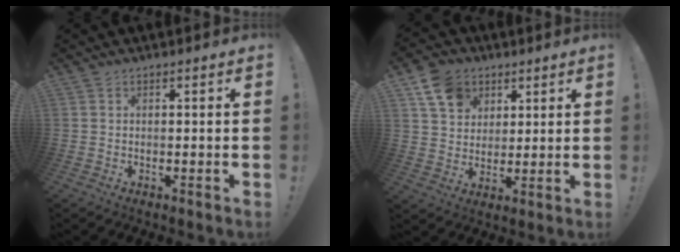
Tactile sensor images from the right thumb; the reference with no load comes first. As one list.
[{"total": 10.9, "force": [5.6, 8.4, 4.2], "torque": [-0.066, -0.024, 0.112]}]